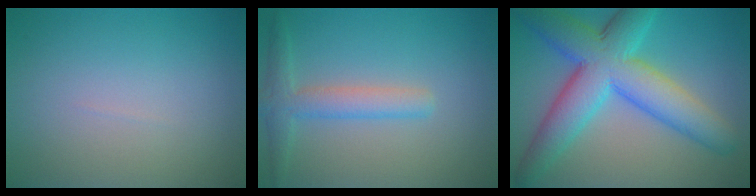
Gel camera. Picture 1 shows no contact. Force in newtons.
{"total": 3.1, "press": 3.1, "slide": 0.2}
{"total": 10.0, "press": 10.0, "slide": 0.2}